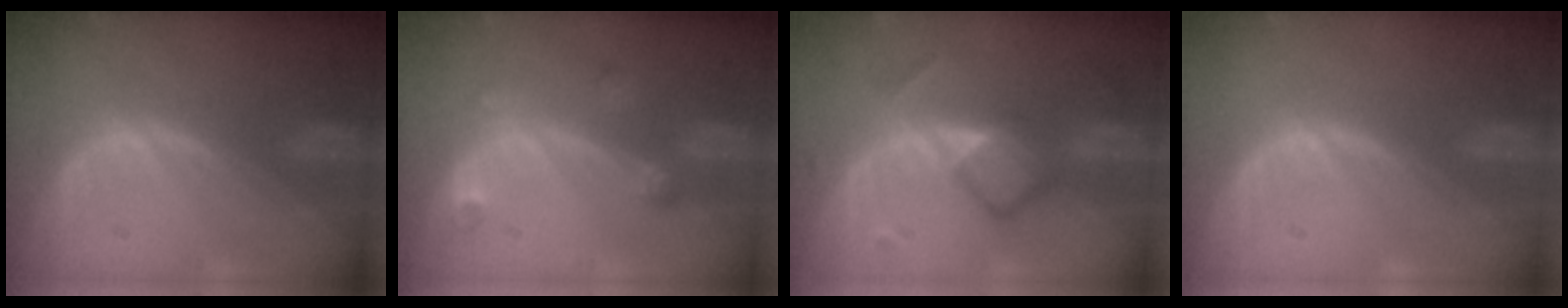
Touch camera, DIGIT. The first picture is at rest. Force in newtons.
{"total": 2.7, "press": 2.6, "slide": 0.5}
{"total": 5.3, "press": 5.3, "slide": 0.1}
{"total": 0.0}